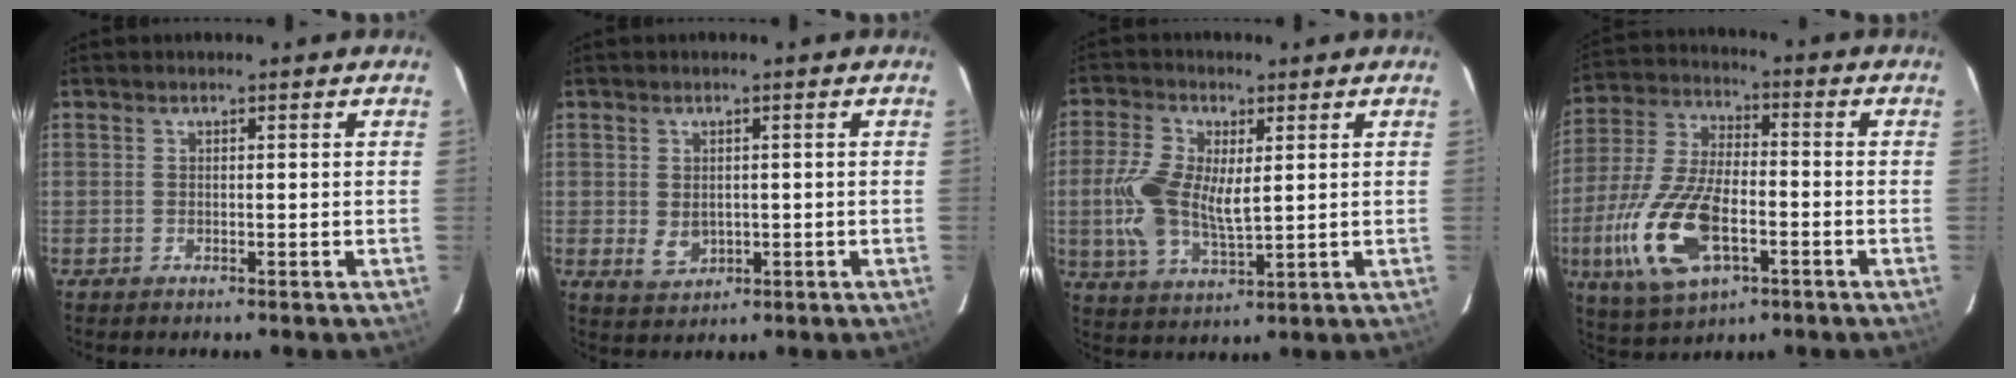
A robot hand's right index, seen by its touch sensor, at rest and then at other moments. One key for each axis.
{"total": 3.8, "fx": -0.2, "fy": 3.1, "fz": 2.2, "tx": -0.039, "ty": -0.004, "tz": 0.006}
{"total": 10.7, "fx": 0.9, "fy": 5.4, "fz": 9.2, "tx": -0.200, "ty": 0.001, "tz": 0.018}
{"total": 18.1, "fx": -6.0, "fy": 8.6, "fz": 14.7, "tx": -0.329, "ty": -0.016, "tz": -0.107}